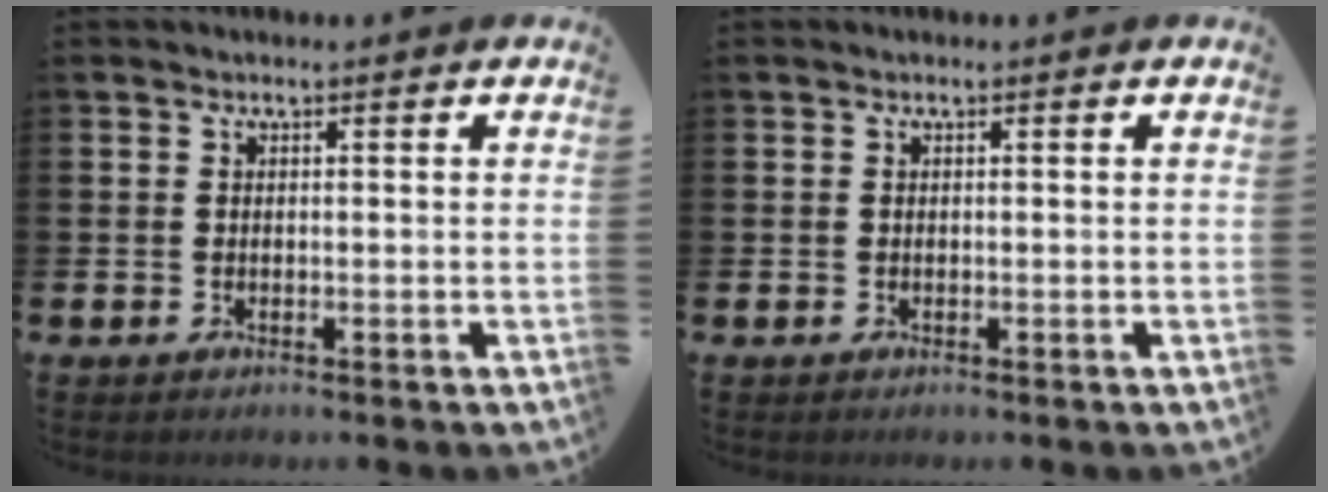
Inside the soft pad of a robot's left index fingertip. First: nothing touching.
{"total": 0.0}